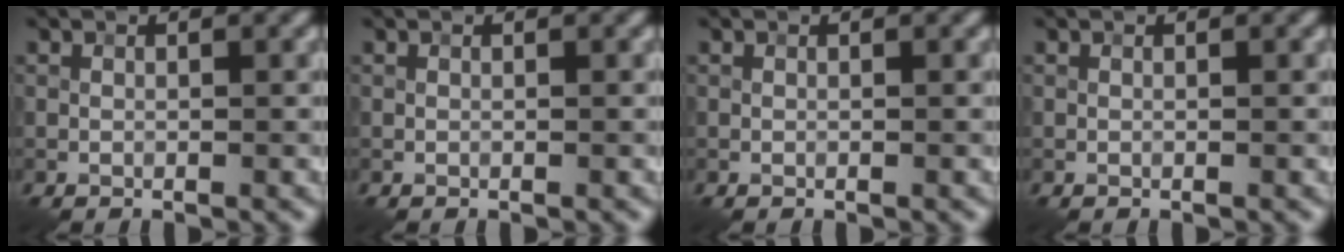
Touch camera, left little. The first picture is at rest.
{"total": 0.0}
{"total": 0.0}
{"total": 0.0}